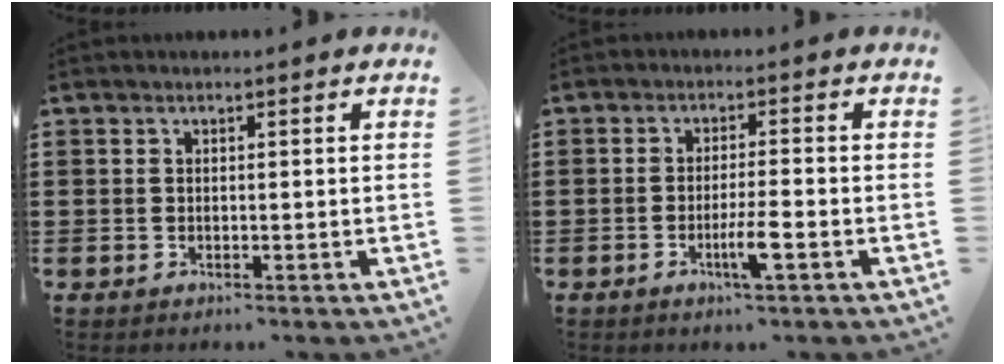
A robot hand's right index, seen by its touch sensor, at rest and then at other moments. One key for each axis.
{"total": 4.4, "fx": -1.9, "fy": 0.2, "fz": 4.0, "tx": -0.073, "ty": -0.007, "tz": -0.035}